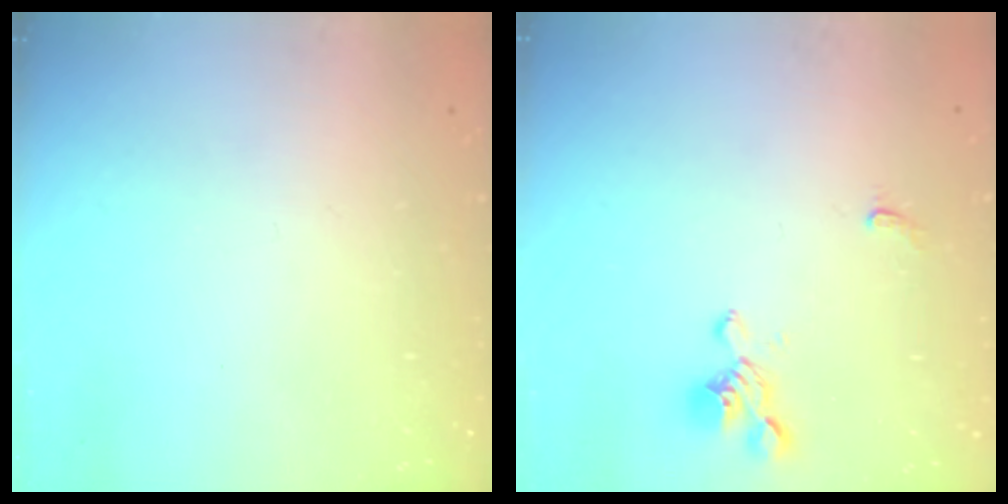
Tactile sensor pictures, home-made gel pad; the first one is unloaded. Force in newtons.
{"total": 1.3, "press": 0.8, "slide": 1.0}